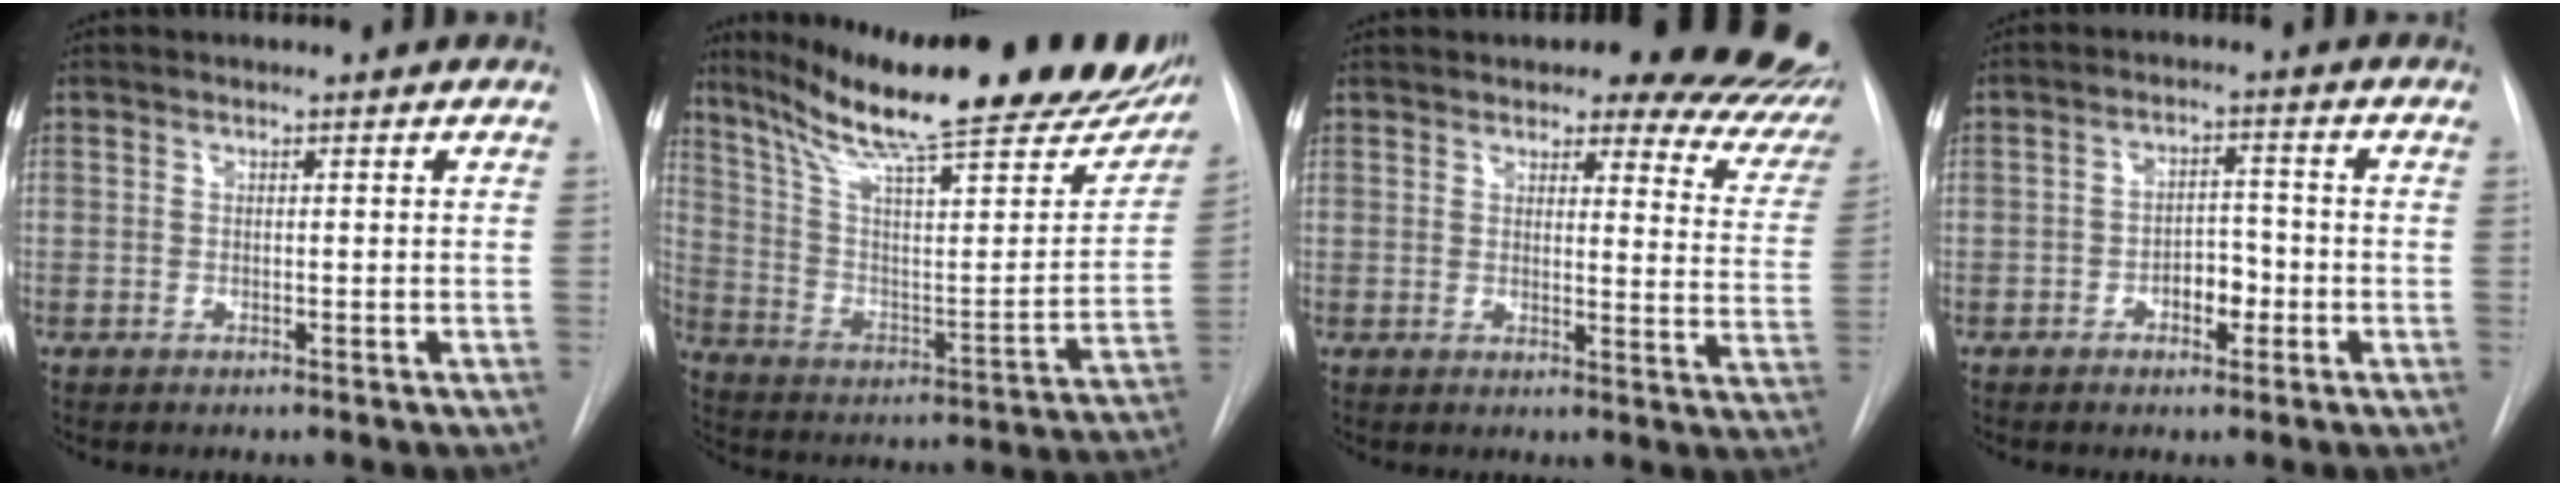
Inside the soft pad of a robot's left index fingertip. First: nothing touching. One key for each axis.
{"total": 31.9, "fx": 24.8, "fy": 4.9, "fz": 19.5, "tx": -0.300, "ty": -0.044, "tz": 0.346}
{"total": 17.3, "fx": 14.9, "fy": 4.6, "fz": 7.4, "tx": -0.060, "ty": -0.065, "tz": 0.147}
{"total": 4.1, "fx": -2.0, "fy": 2.1, "fz": 2.8, "tx": -0.038, "ty": 0.004, "tz": -0.032}